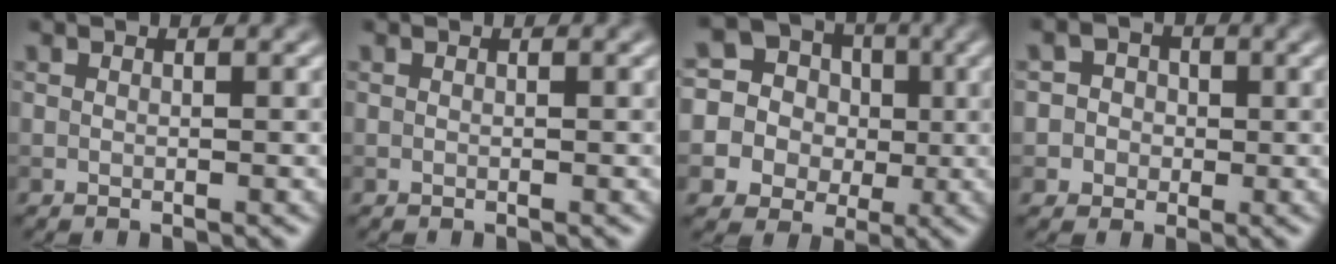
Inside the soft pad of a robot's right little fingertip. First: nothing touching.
{"total": 0.0}
{"total": 13.0, "force": [2.3, 12.0, 4.2], "torque": [-0.138, 0.030, 0.023]}
{"total": 3.5, "force": [0.2, 3.4, 0.8], "torque": [0.011, 0.016, -0.010]}